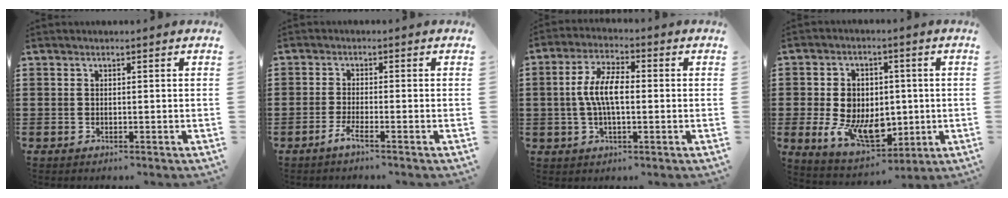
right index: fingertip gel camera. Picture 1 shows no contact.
{"total": 2.3, "force": [-1.5, -0.1, 1.7], "torque": [-0.045, -0.009, -0.031]}
{"total": 7.1, "force": [-0.1, 2.8, 6.5], "torque": [-0.137, 0.003, -0.007]}
{"total": 9.3, "force": [-0.8, 7.0, 6.1], "torque": [-0.138, 0.012, -0.013]}